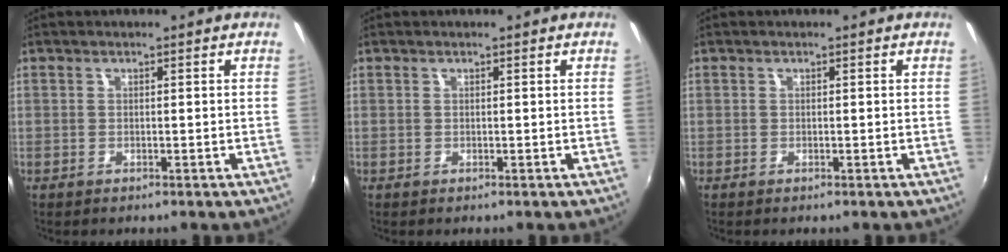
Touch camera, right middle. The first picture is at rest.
{"total": 0.0}
{"total": 0.0}